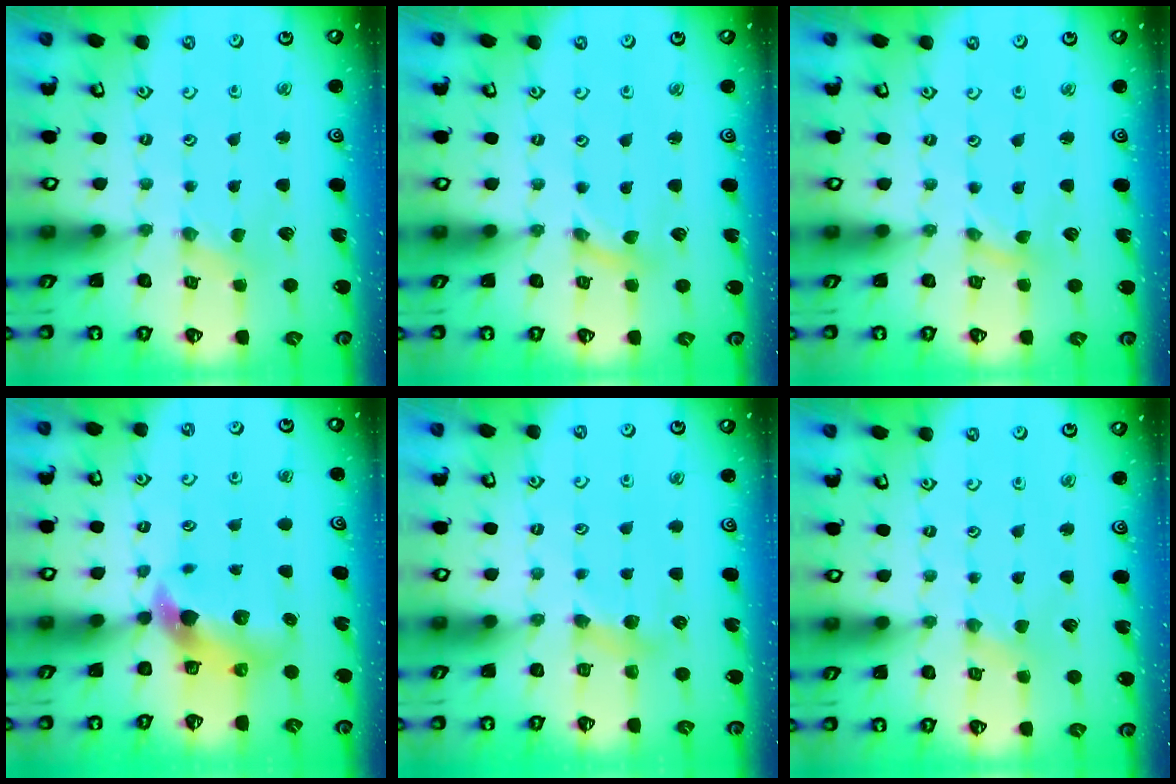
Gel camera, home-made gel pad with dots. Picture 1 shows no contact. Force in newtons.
{"total": 0.0}
{"total": 0.0}
{"total": 7.4, "press": 7.3, "slide": 1.0}
{"total": 4.6, "press": 4.6, "slide": 0.5}
{"total": 1.1, "press": 1.1, "slide": 0.2}